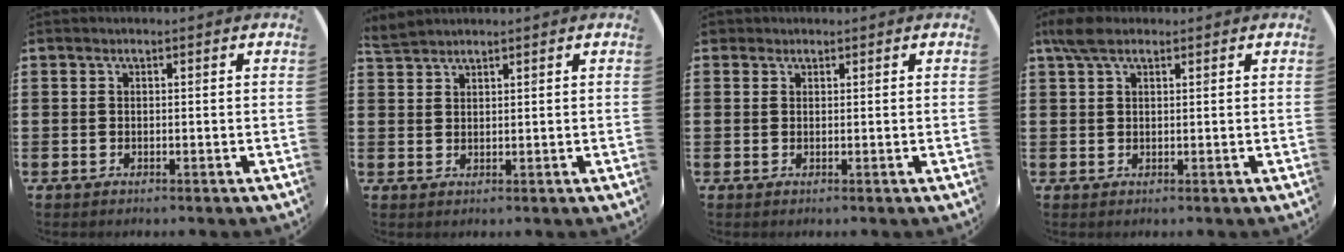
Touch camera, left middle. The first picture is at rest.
{"total": 2.0, "force": [2.0, 0.1, -0.1], "torque": [-0.002, -0.001, 0.040]}
{"total": 0.8, "force": [0.7, 0.4, 0.0], "torque": [0.000, 0.003, 0.013]}
{"total": 3.2, "force": [2.1, 1.4, 2.0], "torque": [-0.044, 0.007, 0.039]}